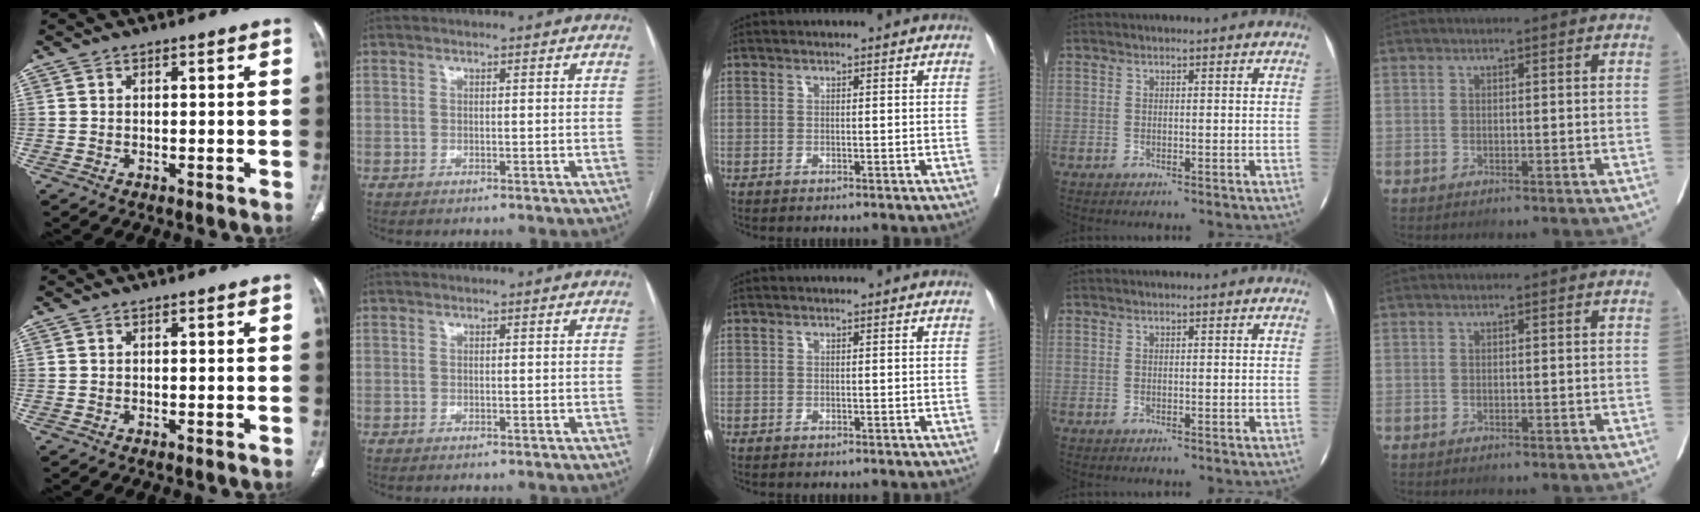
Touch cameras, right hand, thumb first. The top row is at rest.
{}